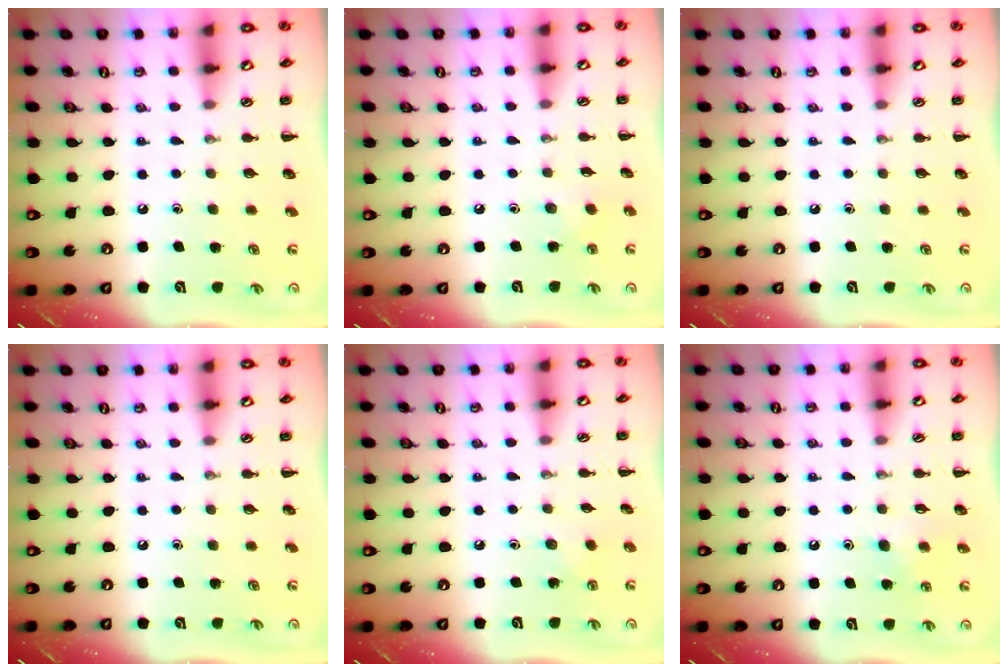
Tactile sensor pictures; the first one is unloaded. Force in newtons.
{"total": 3.6, "press": 3.5, "slide": 1.1}
{"total": 0.0}
{"total": 0.0}
{"total": 3.6, "press": 3.5, "slide": 1.1}
{"total": 6.0, "press": 5.8, "slide": 1.7}